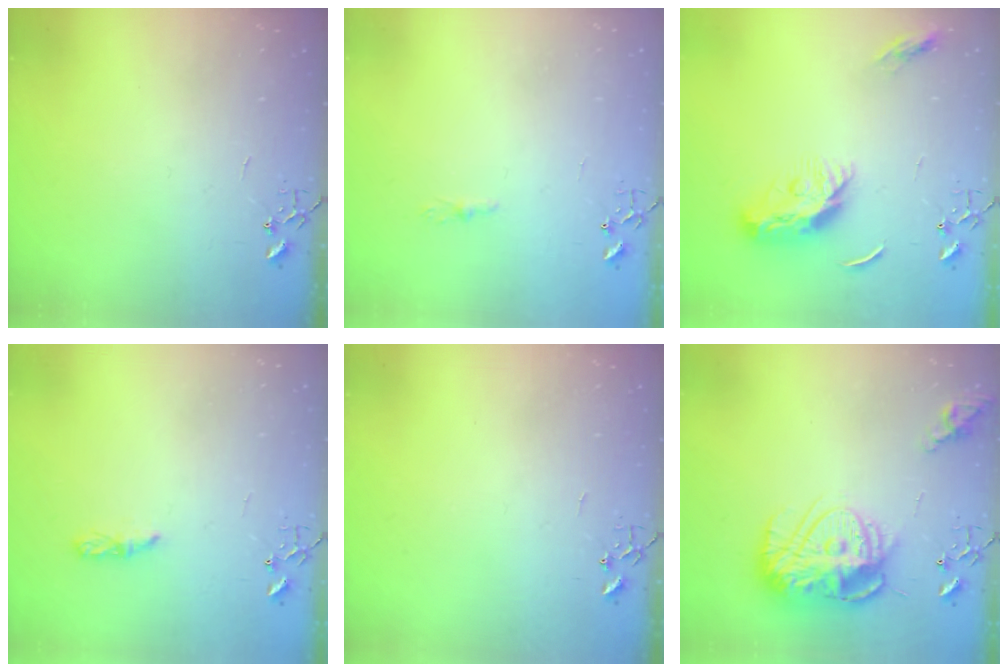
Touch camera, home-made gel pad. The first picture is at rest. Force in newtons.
{"total": 4.0, "press": 4.0, "slide": 0.4}
{"total": 11.0, "press": 11.0, "slide": 0.1}
{"total": 5.0, "press": 4.9, "slide": 0.5}
{"total": 0.0}
{"total": 17.2, "press": 17.2, "slide": 1.4}